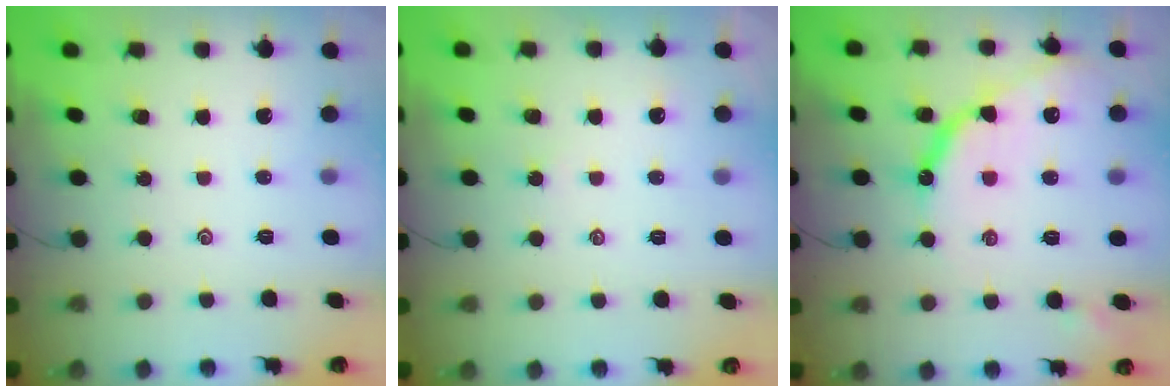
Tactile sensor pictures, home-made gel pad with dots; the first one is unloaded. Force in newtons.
{"total": 1.4, "press": 1.4, "slide": 0.4}
{"total": 12.9, "press": 12.8, "slide": 0.8}